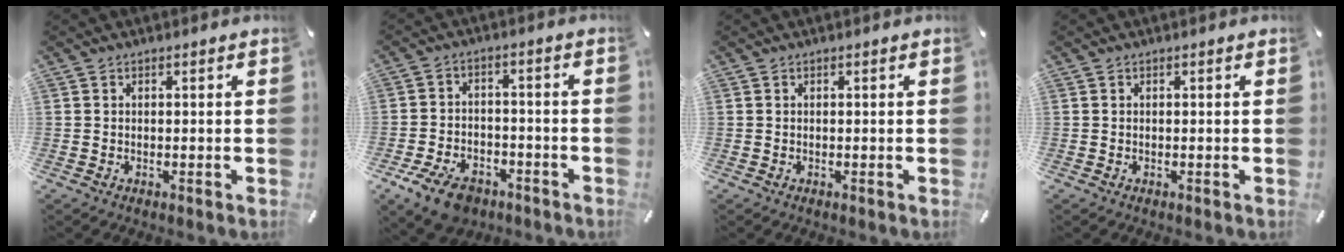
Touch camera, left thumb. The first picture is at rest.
{"total": 8.9, "force": [-5.5, 5.3, 4.6], "torque": [-0.093, 0.028, -0.099]}
{"total": 0.0}
{"total": 0.0}